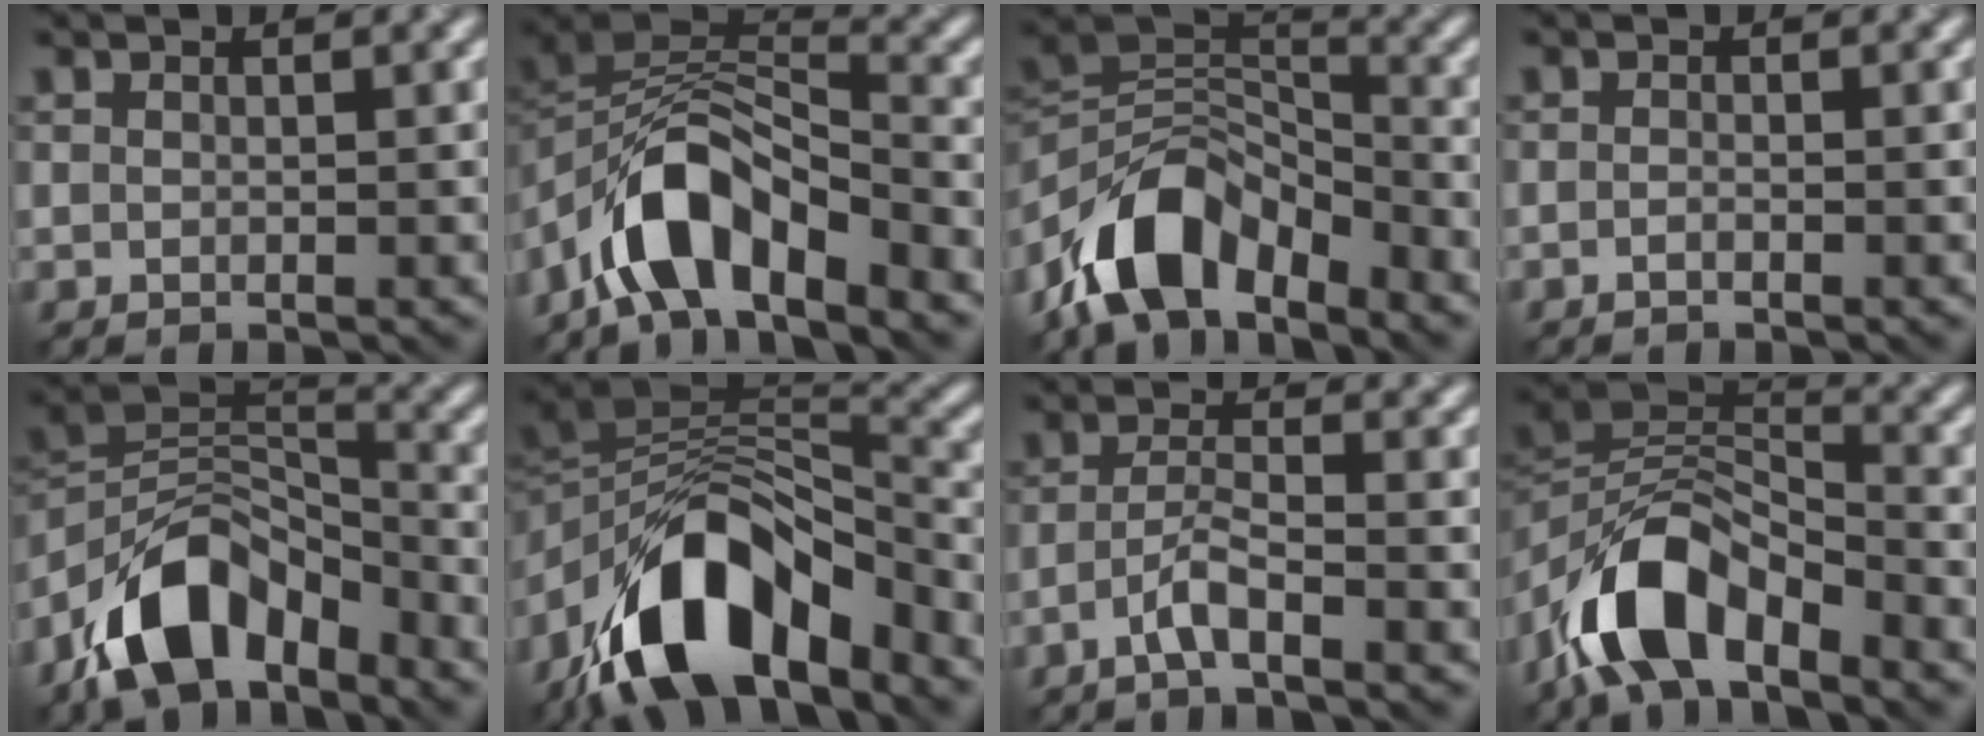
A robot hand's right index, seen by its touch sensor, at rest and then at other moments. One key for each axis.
{"total": 7.8, "fx": -4.8, "fy": 3.3, "fz": 5.1, "tx": -0.078, "ty": 0.008, "tz": -0.095}
{"total": 8.7, "fx": -5.8, "fy": 4.2, "fz": 4.9, "tx": -0.076, "ty": 0.007, "tz": -0.115}
{"total": 0.7, "fx": -0.5, "fy": 0.2, "fz": 0.5, "tx": -0.009, "ty": -0.001, "tz": -0.010}
{"total": 9.7, "fx": -6.5, "fy": 4.7, "fz": 5.5, "tx": -0.088, "ty": 0.008, "tz": -0.130}
{"total": 12.6, "fx": -7.4, "fy": 5.3, "fz": 8.7, "tx": -0.143, "ty": 0.005, "tz": -0.137}
{"total": 2.9, "fx": -1.9, "fy": 0.3, "fz": 2.1, "tx": -0.044, "ty": 0.010, "tz": -0.044}
{"total": 8.7, "fx": -5.4, "fy": 3.9, "fz": 5.6, "tx": -0.099, "ty": 0.008, "tz": -0.107}